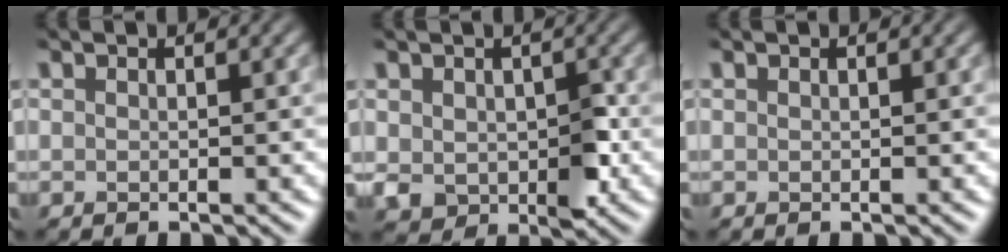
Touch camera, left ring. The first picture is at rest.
{"total": 3.4, "force": [-0.5, 2.5, 2.3], "torque": [-0.038, -0.013, -0.012]}
{"total": 0.0}